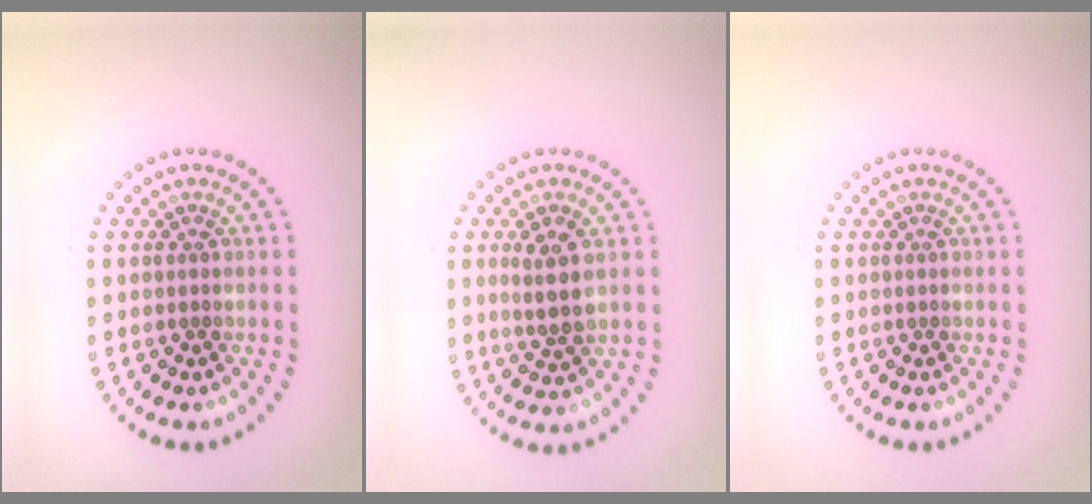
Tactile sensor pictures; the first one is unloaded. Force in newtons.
{"total": 3.0, "press": 2.8, "slide": 0.8}
{"total": 0.0}